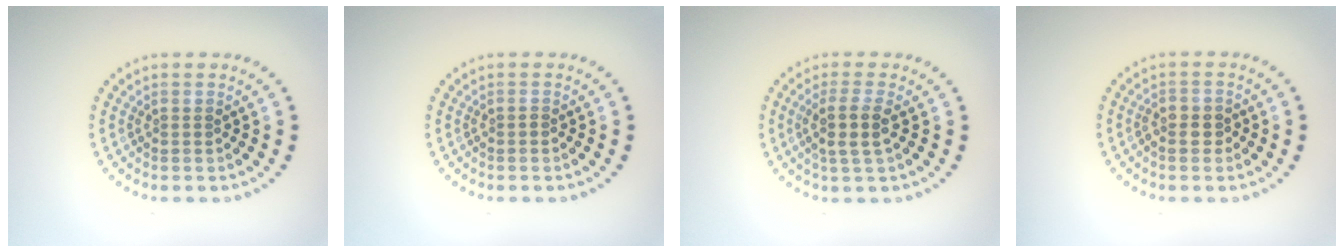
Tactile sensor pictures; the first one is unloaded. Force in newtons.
{"total": 0.7, "press": 0.6, "slide": 0.3}
{"total": 2.8, "press": 2.4, "slide": 1.4}
{"total": 1.5, "press": 1.5, "slide": 0.5}